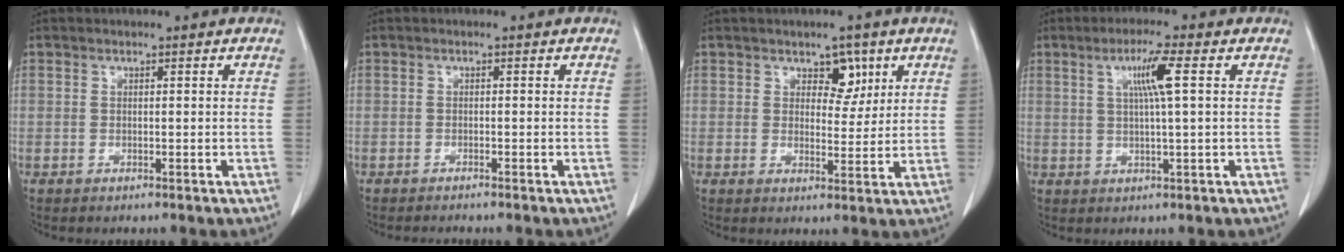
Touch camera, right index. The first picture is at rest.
{"total": 2.2, "force": [-2.0, 0.0, 0.9], "torque": [-0.014, -0.001, -0.025]}
{"total": 4.2, "force": [2.2, 2.6, 2.5], "torque": [-0.024, 0.002, 0.034]}
{"total": 5.4, "force": [1.5, -0.5, 5.2], "torque": [-0.093, 0.001, 0.027]}